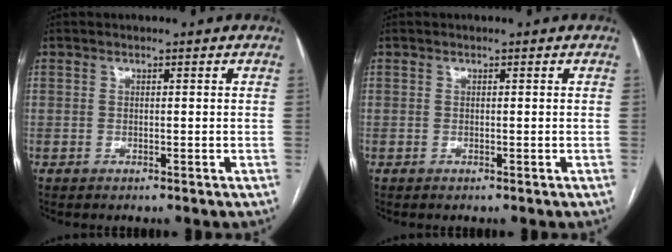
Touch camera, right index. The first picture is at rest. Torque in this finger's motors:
{"motor_torque": [-0.09, 0.09, 0.00, 0.00]}